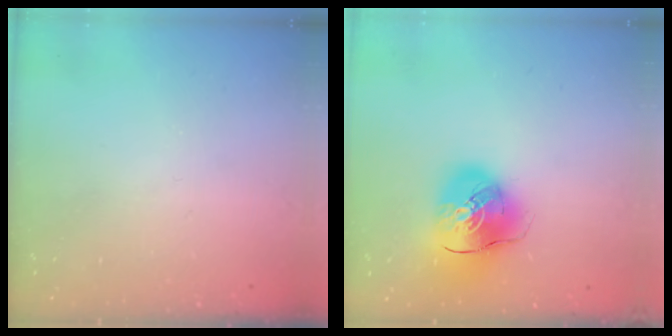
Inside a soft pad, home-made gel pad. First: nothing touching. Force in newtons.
{"total": 13.9, "press": 13.7, "slide": 2.4}